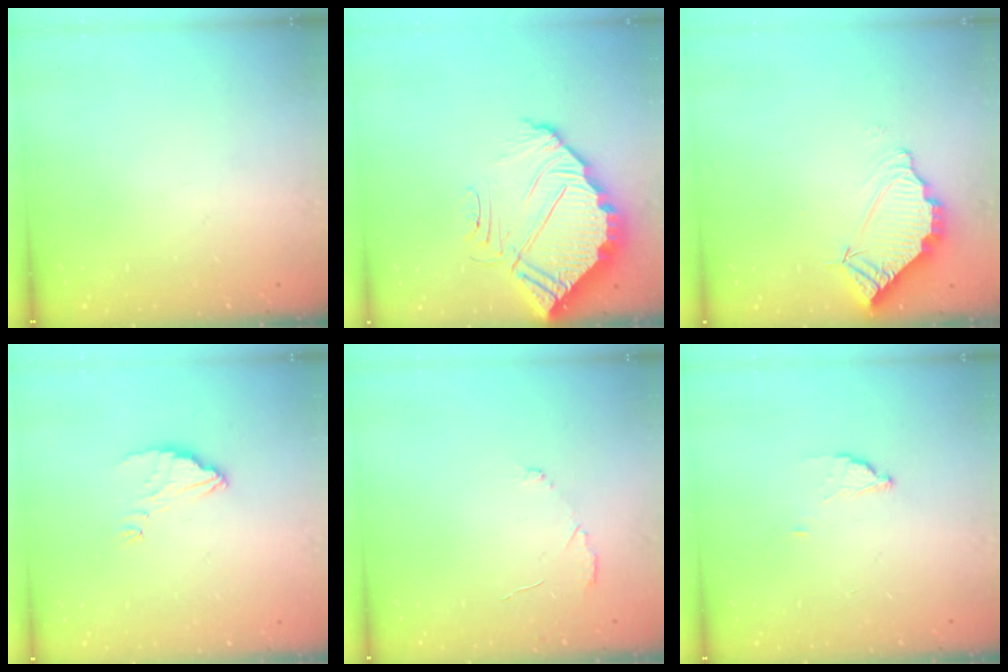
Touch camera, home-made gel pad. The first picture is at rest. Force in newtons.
{"total": 8.2, "press": 8.2, "slide": 0.4}
{"total": 6.2, "press": 6.2, "slide": 0.3}
{"total": 3.2, "press": 3.2, "slide": 0.2}
{"total": 3.0, "press": 3.0, "slide": 0.3}
{"total": 1.8, "press": 1.8, "slide": 0.1}